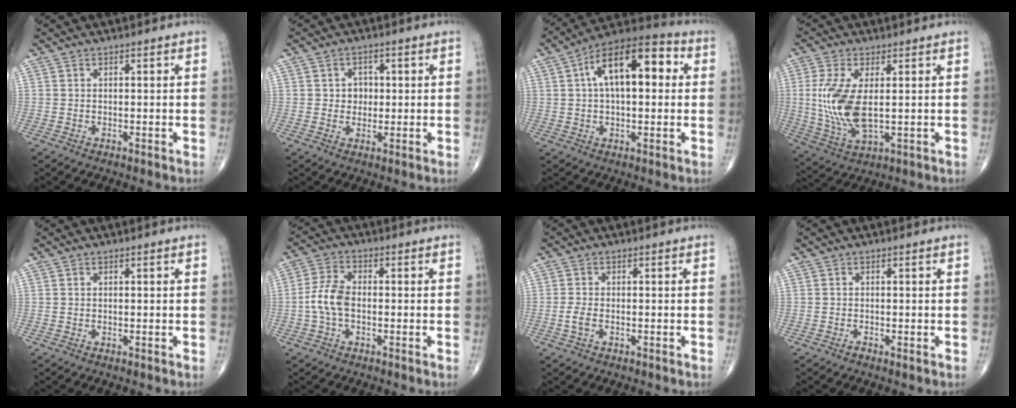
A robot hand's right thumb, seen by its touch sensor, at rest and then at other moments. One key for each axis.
{"total": 3.3, "fx": 0.3, "fy": 2.9, "fz": 1.6, "tx": 0.003, "ty": 0.005, "tz": 0.002}
{"total": 16.2, "fx": 3.5, "fy": 7.8, "fz": 13.8, "tx": -0.202, "ty": 0.035, "tz": 0.045}
{"total": 11.9, "fx": 0.6, "fy": 5.2, "fz": 10.6, "tx": -0.241, "ty": -0.013, "tz": 0.022}
{"total": 0.0}
{"total": 6.2, "fx": -1.1, "fy": 3.4, "fz": 5.0, "tx": -0.113, "ty": 0.021, "tz": -0.028}
{"total": 2.3, "fx": -0.8, "fy": 1.2, "fz": 1.8, "tx": -0.042, "ty": 0.006, "tz": -0.016}
{"total": 0.6, "fx": -0.4, "fy": 0.1, "fz": 0.4, "tx": -0.008, "ty": 0.001, "tz": -0.010}